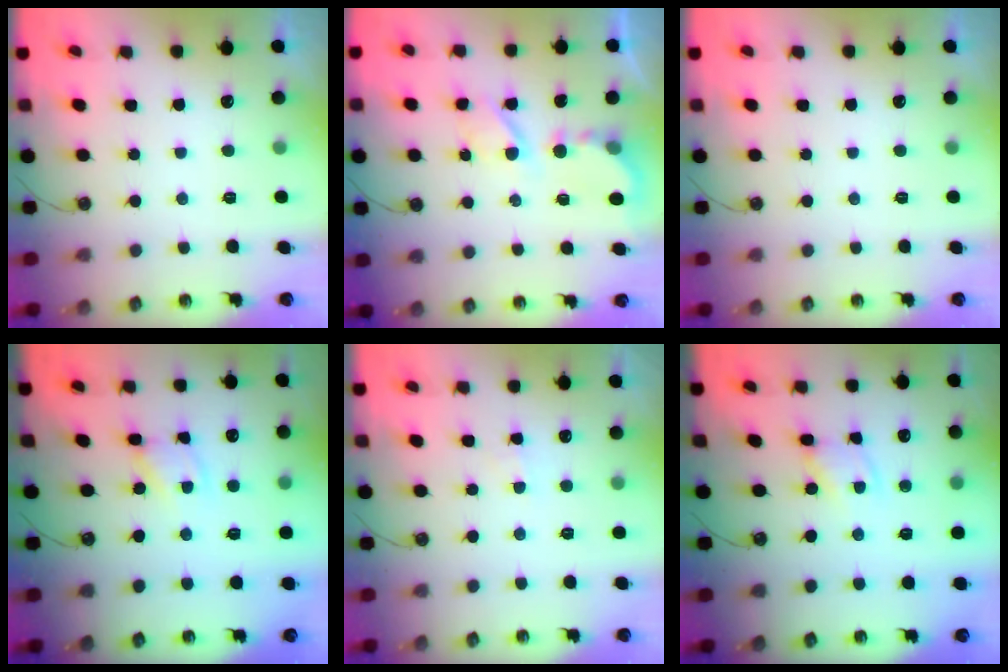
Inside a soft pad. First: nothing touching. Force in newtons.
{"total": 6.7, "press": 6.7, "slide": 0.6}
{"total": 0.0}
{"total": 3.7, "press": 3.7, "slide": 0.2}
{"total": 3.3, "press": 3.3, "slide": 0.5}
{"total": 2.1, "press": 2.1, "slide": 0.3}